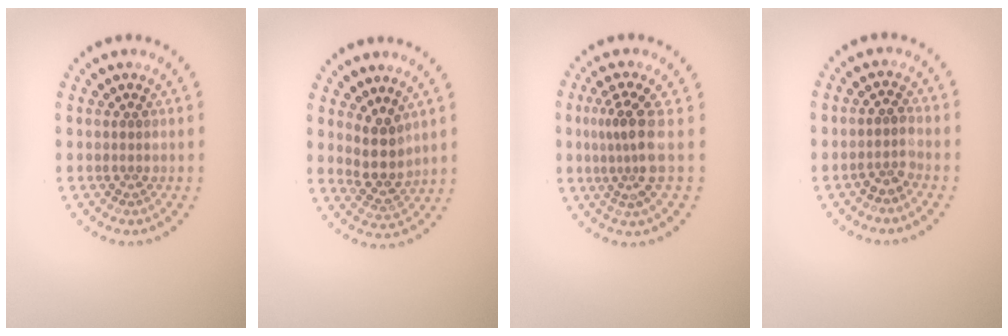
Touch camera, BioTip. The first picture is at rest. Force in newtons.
{"total": 2.7, "press": 2.3, "slide": 1.5}
{"total": 3.4, "press": 2.4, "slide": 2.5}
{"total": 1.5, "press": 1.3, "slide": 0.7}